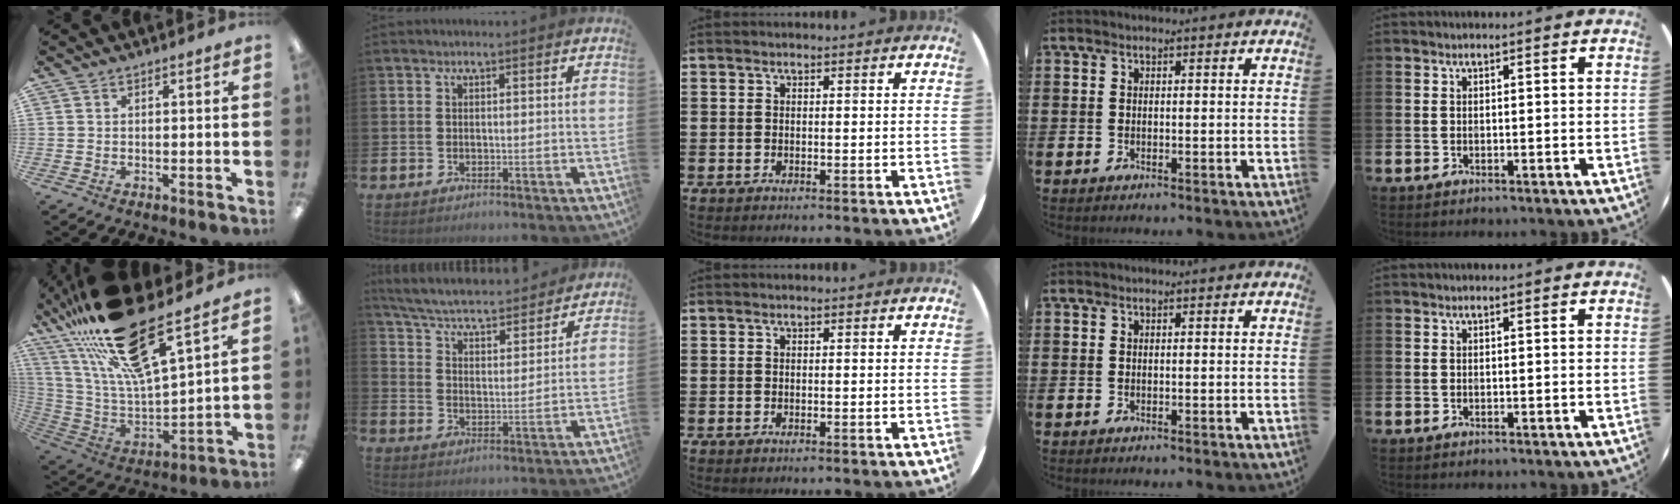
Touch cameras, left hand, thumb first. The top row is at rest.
{"thumb": {"total": 24.2, "force": [17.8, 6.3, 15.0], "torque": [-0.285, -0.111, 0.303]}, "index": {"total": 5.3, "force": [5.1, 0.7, 1.3], "torque": [-0.059, -0.045, 0.083]}}